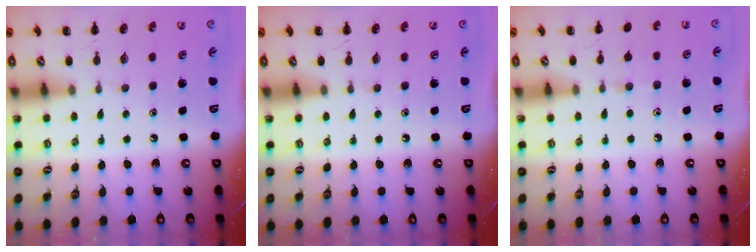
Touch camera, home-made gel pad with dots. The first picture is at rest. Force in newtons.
{"total": 0.0}
{"total": 4.4, "press": 4.0, "slide": 1.8}